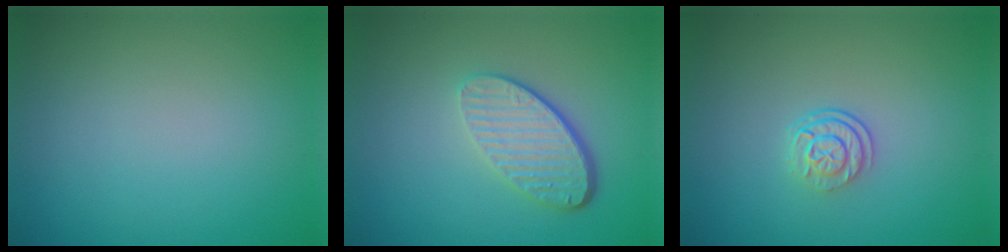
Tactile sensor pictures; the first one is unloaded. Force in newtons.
{"total": 4.4, "press": 3.1, "slide": 3.1}
{"total": 2.5, "press": 1.8, "slide": 1.8}